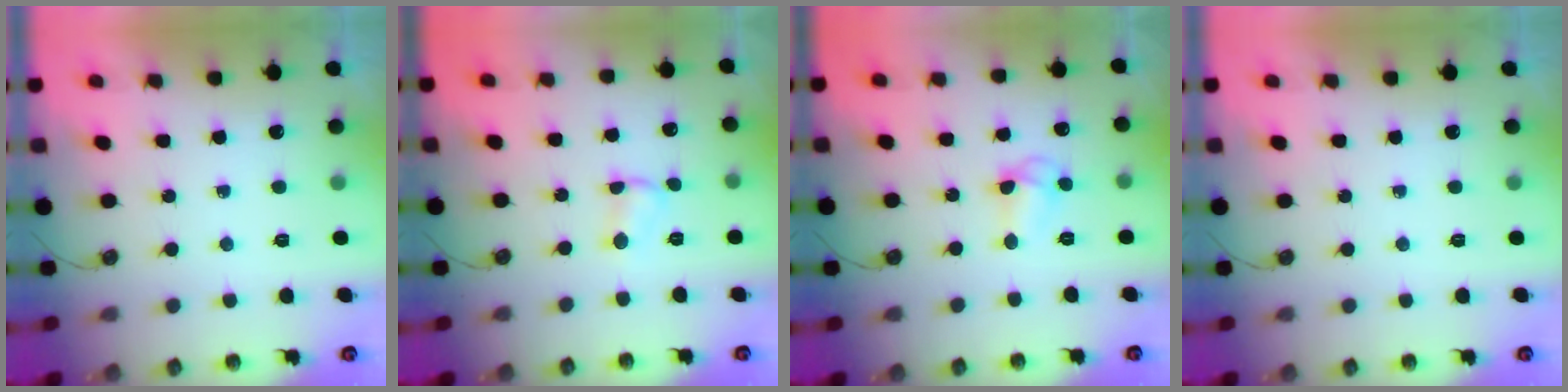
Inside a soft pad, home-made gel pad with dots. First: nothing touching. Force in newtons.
{"total": 3.4, "press": 3.4, "slide": 0.5}
{"total": 6.7, "press": 6.7, "slide": 0.6}
{"total": 0.0}